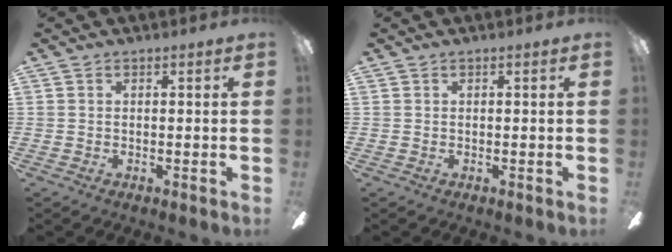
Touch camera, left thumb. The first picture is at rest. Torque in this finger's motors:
{"motor_torque": [0.00, 0.00, -0.04, 0.04, 0.00]}